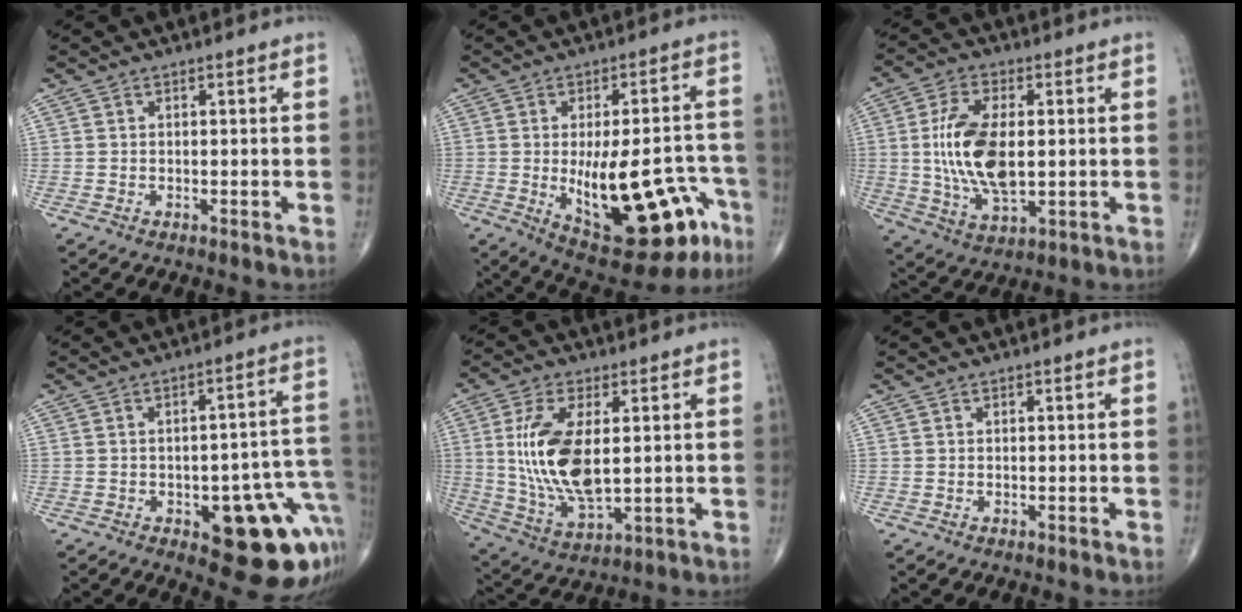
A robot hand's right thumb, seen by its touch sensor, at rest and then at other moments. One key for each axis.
{"total": 21.5, "fx": -6.7, "fy": 9.1, "fz": 18.3, "tx": -0.221, "ty": 0.024, "tz": -0.069}
{"total": 14.2, "fx": 0.6, "fy": 7.1, "fz": 12.3, "tx": -0.238, "ty": -0.006, "tz": 0.016}
{"total": 17.5, "fx": -6.0, "fy": 7.2, "fz": 14.7, "tx": -0.109, "ty": 0.043, "tz": -0.053}
{"total": 15.2, "fx": 1.8, "fy": 7.0, "fz": 13.4, "tx": -0.267, "ty": -0.018, "tz": 0.045}
{"total": 0.0}